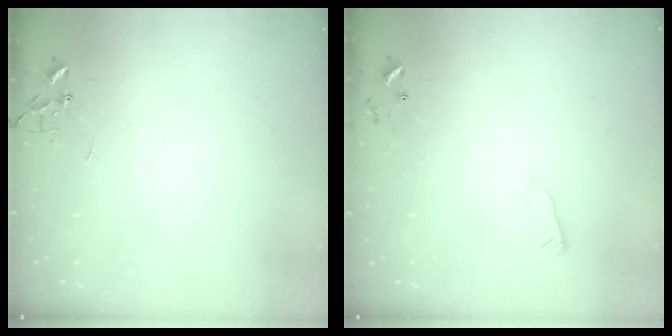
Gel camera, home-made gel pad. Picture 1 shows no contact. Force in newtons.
{"total": 3.5, "press": 3.4, "slide": 0.9}